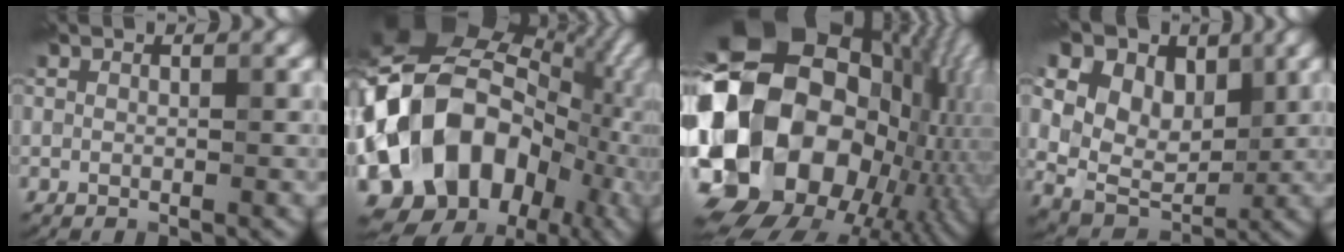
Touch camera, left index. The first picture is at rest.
{"total": 18.0, "force": [-1.9, 14.5, 10.5], "torque": [-0.196, 0.021, -0.037]}
{"total": 21.3, "force": [-1.7, 16.2, 13.7], "torque": [-0.299, 0.005, -0.030]}
{"total": 14.7, "force": [6.5, 10.1, 8.5], "torque": [-0.156, 0.039, 0.108]}